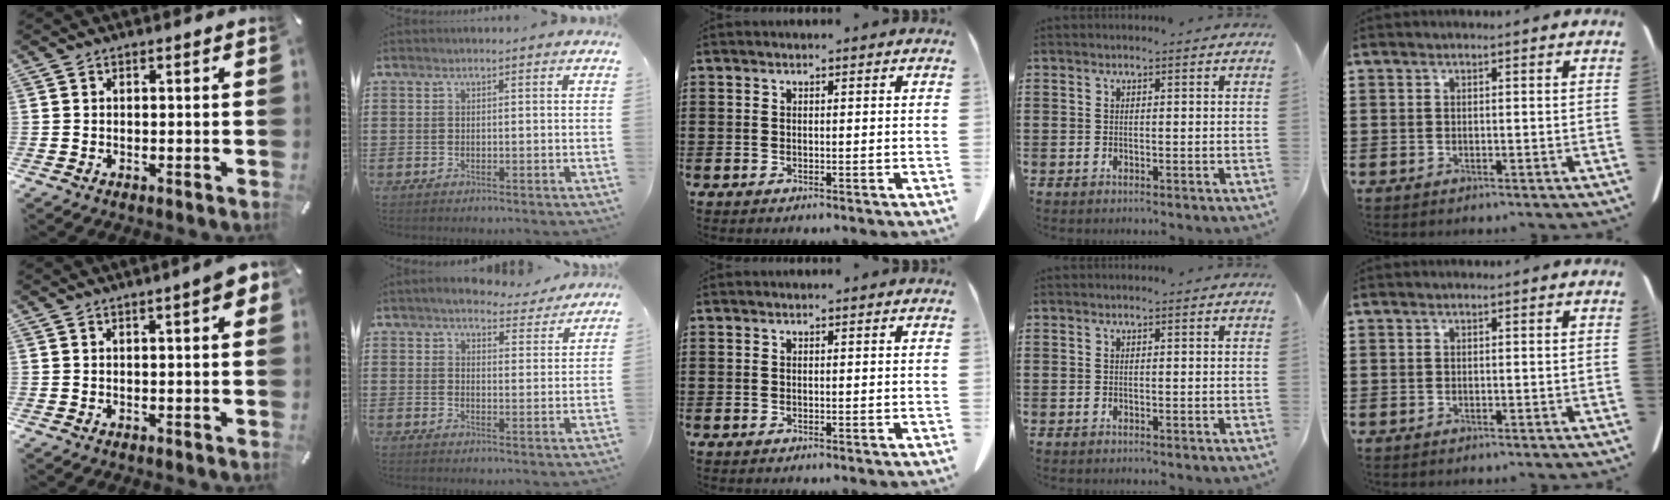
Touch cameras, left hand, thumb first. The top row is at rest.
{"thumb": {"total": 4.7, "force": [1.6, 1.1, 4.2], "torque": [-0.064, 0.001, 0.025]}, "index": {"total": 5.1, "force": [4.8, 0.8, 1.2], "torque": [-0.035, -0.022, 0.086]}}